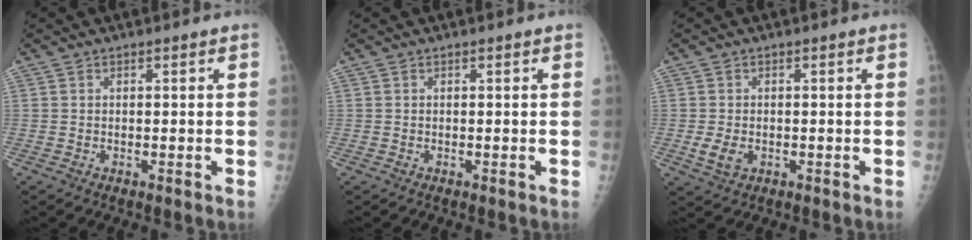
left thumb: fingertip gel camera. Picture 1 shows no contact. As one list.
[{"total": 0.0}, {"total": 3.4, "force": [-0.8, 2.4, 2.3], "torque": [-0.045, -0.002, -0.011]}]